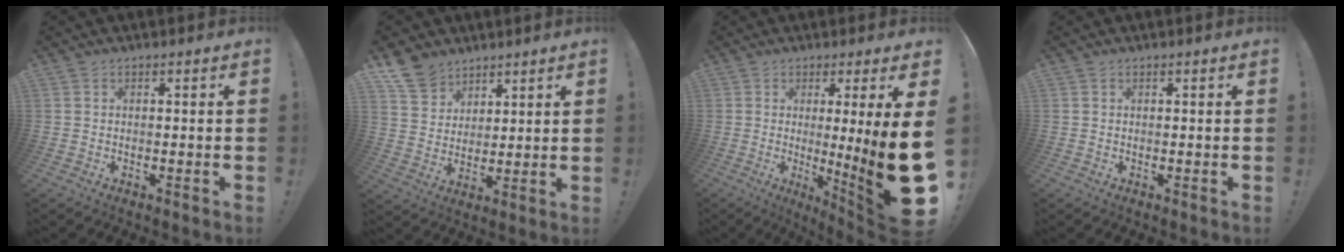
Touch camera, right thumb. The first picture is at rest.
{"total": 10.3, "force": [7.7, 6.5, 2.3], "torque": [-0.046, -0.052, 0.153]}
{"total": 17.8, "force": [0.1, -0.4, 17.8], "torque": [-0.231, -0.059, 0.010]}
{"total": 0.0}